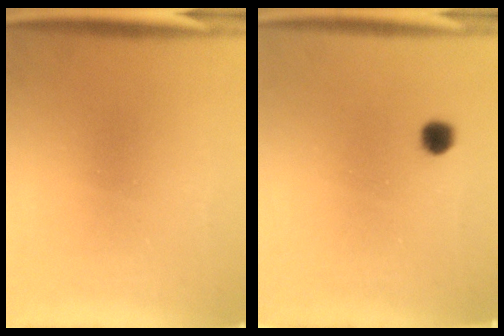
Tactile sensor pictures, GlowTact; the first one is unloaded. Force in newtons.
{"total": 2.2}